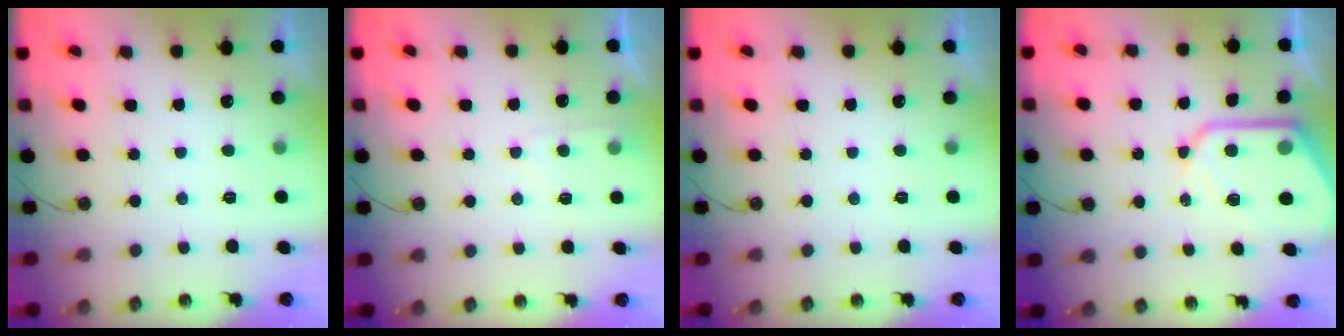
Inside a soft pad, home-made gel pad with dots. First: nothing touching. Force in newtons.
{"total": 3.8, "press": 3.8, "slide": 0.4}
{"total": 0.0}
{"total": 13.0, "press": 12.9, "slide": 1.3}